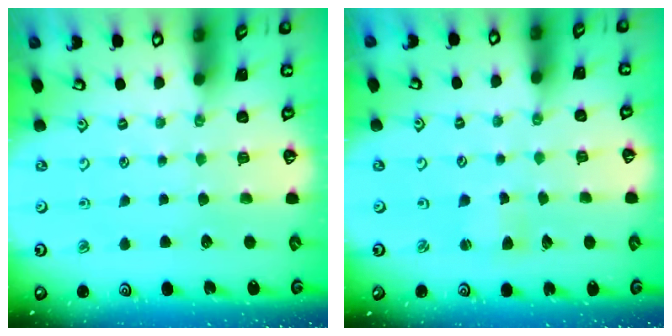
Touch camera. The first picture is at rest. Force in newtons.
{"total": 2.9, "press": 2.8, "slide": 0.4}